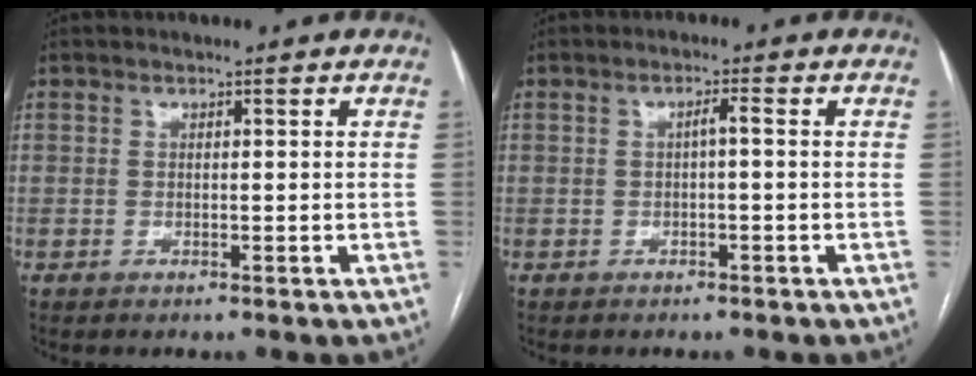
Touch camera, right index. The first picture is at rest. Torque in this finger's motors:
{"motor_torque": [0.35, 0.16, 0.07, 0.03]}